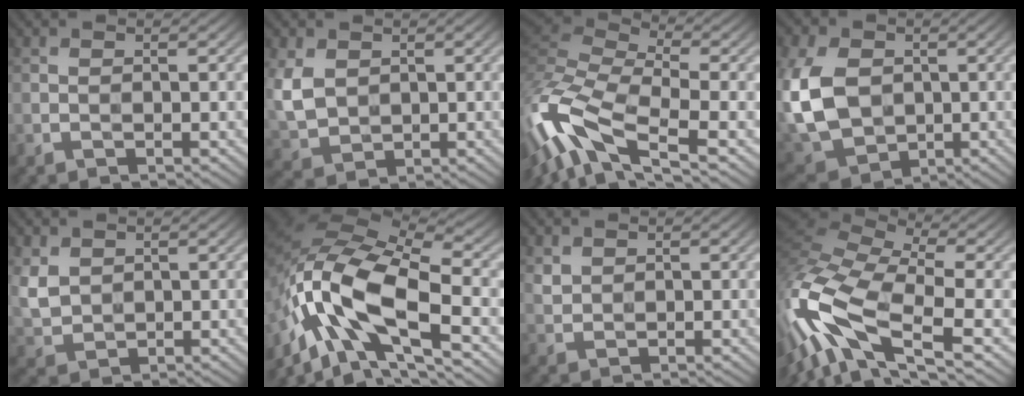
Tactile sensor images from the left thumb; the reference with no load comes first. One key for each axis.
{"total": 6.2, "fx": 1.5, "fy": 4.6, "fz": 3.8, "tx": -0.111, "ty": -0.005, "tz": 0.034}
{"total": 15.5, "fx": -6.5, "fy": 6.4, "fz": 12.5, "tx": -0.319, "ty": -0.001, "tz": -0.129}
{"total": 13.4, "fx": 0.2, "fy": 10.0, "fz": 8.9, "tx": -0.254, "ty": -0.014, "tz": 0.000}
{"total": 4.1, "fx": 1.6, "fy": 3.1, "fz": 2.2, "tx": -0.067, "ty": -0.004, "tz": 0.038}
{"total": 16.6, "fx": -6.4, "fy": 7.4, "fz": 13.4, "tx": -0.287, "ty": -0.012, "tz": -0.128}
{"total": 1.6, "fx": 1.1, "fy": 1.0, "fz": 0.6, "tx": -0.018, "ty": -0.002, "tz": 0.026}
{"total": 16.9, "fx": -3.9, "fy": 7.4, "fz": 14.7, "tx": -0.368, "ty": -0.010, "tz": -0.068}